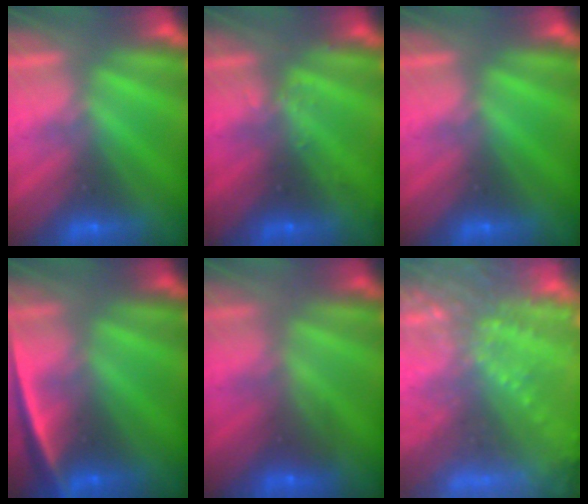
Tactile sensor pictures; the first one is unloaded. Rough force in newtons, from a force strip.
{"total": 2.4}
{"total": 0.0}
{"total": 2.4}
{"total": 2.0}
{"total": 6.7}